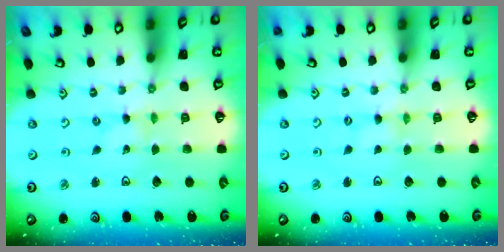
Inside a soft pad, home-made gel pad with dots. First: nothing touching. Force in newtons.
{"total": 0.0}